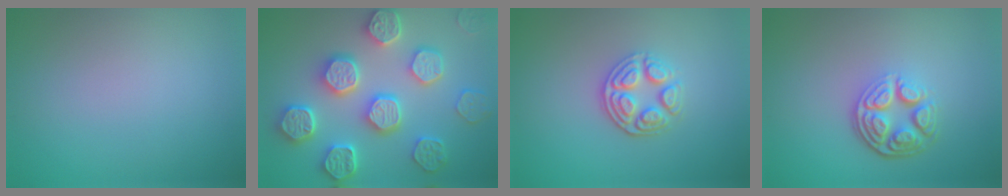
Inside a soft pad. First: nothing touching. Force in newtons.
{"total": 7.4, "press": 6.6, "slide": 3.4}
{"total": 3.5, "press": 3.0, "slide": 1.8}
{"total": 4.6, "press": 3.4, "slide": 3.1}